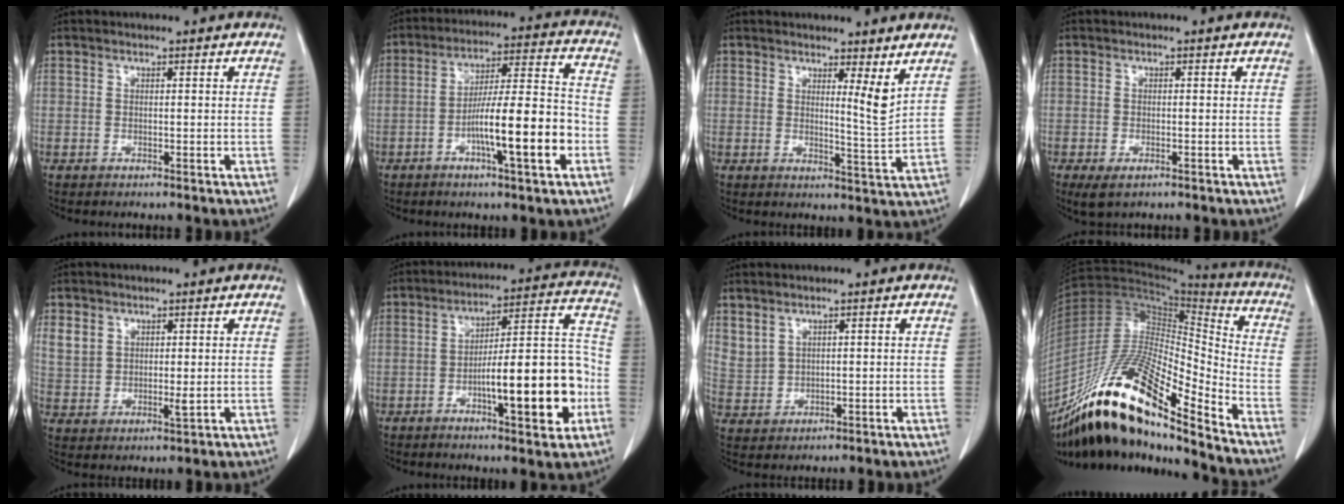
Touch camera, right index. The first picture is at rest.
{"total": 13.8, "force": [-4.5, 1.1, 13.0], "torque": [-0.209, 0.010, -0.074]}
{"total": 4.2, "force": [2.8, -0.1, 3.1], "torque": [-0.045, -0.021, 0.045]}
{"total": 2.9, "force": [-1.6, 1.5, 1.9], "torque": [-0.035, -0.006, -0.019]}
{"total": 5.2, "force": [2.6, 3.5, 2.8], "torque": [-0.053, 0.000, 0.062]}
{"total": 16.1, "force": [-4.7, 3.2, 15.1], "torque": [-0.215, 0.024, -0.067]}
{"total": 3.3, "force": [2.6, 1.8, 1.0], "torque": [-0.020, -0.001, 0.064]}
{"total": 23.7, "force": [-17.4, 3.3, 15.8], "torque": [-0.295, -0.014, -0.321]}